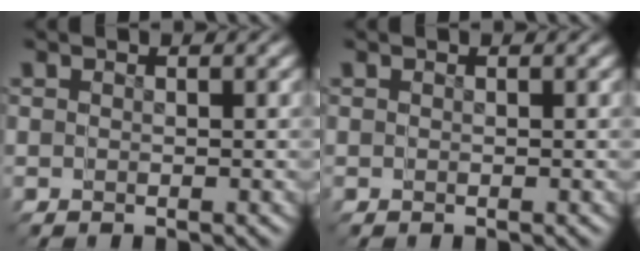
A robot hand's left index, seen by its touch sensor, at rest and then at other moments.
{"total": 0.0}